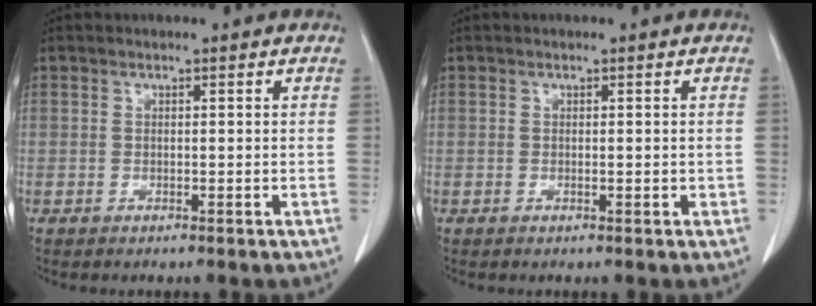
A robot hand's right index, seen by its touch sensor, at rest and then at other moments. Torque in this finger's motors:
{"motor_torque": [-0.05, 0.11, -0.10, -0.01]}